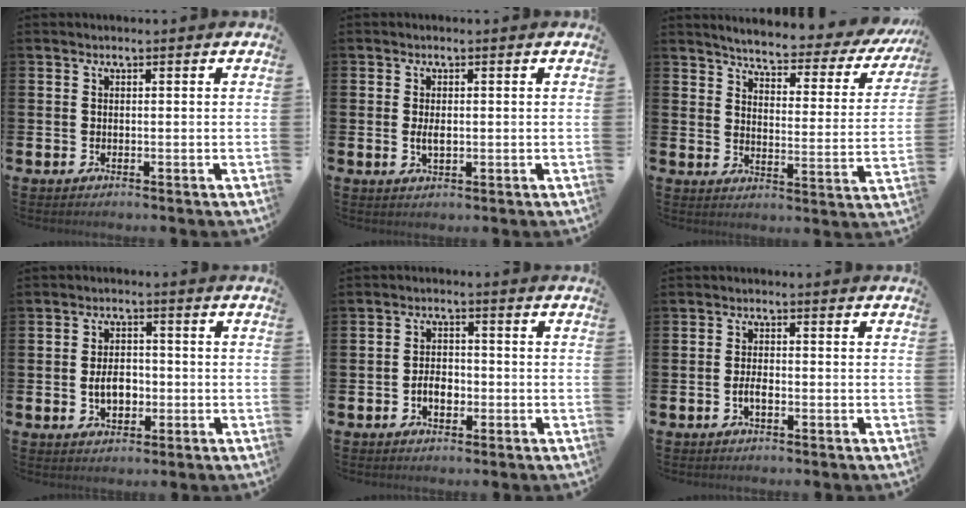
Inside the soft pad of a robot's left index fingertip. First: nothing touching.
{"total": 1.9, "force": [0.0, 0.9, 1.7], "torque": [-0.032, 0.002, 0.000]}
{"total": 4.3, "force": [4.0, 0.6, 1.7], "torque": [-0.056, -0.033, 0.059]}
{"total": 4.3, "force": [-0.8, 2.9, 3.1], "torque": [-0.042, 0.000, -0.020]}
{"total": 3.3, "force": [-1.1, 2.1, 2.2], "torque": [-0.033, 0.000, -0.024]}
{"total": 2.0, "force": [-0.7, 0.9, 1.7], "torque": [-0.030, 0.002, -0.014]}